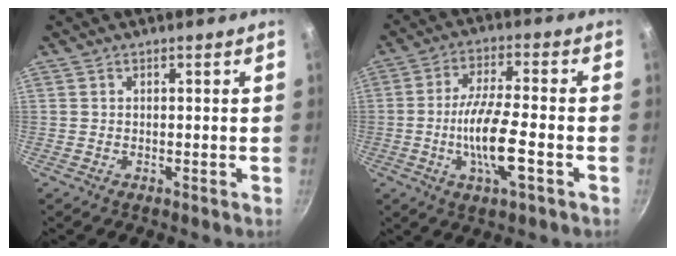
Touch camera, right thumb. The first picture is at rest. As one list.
[{"total": 11.3, "force": [-3.1, 2.5, 10.5], "torque": [-0.197, 0.014, -0.063]}]